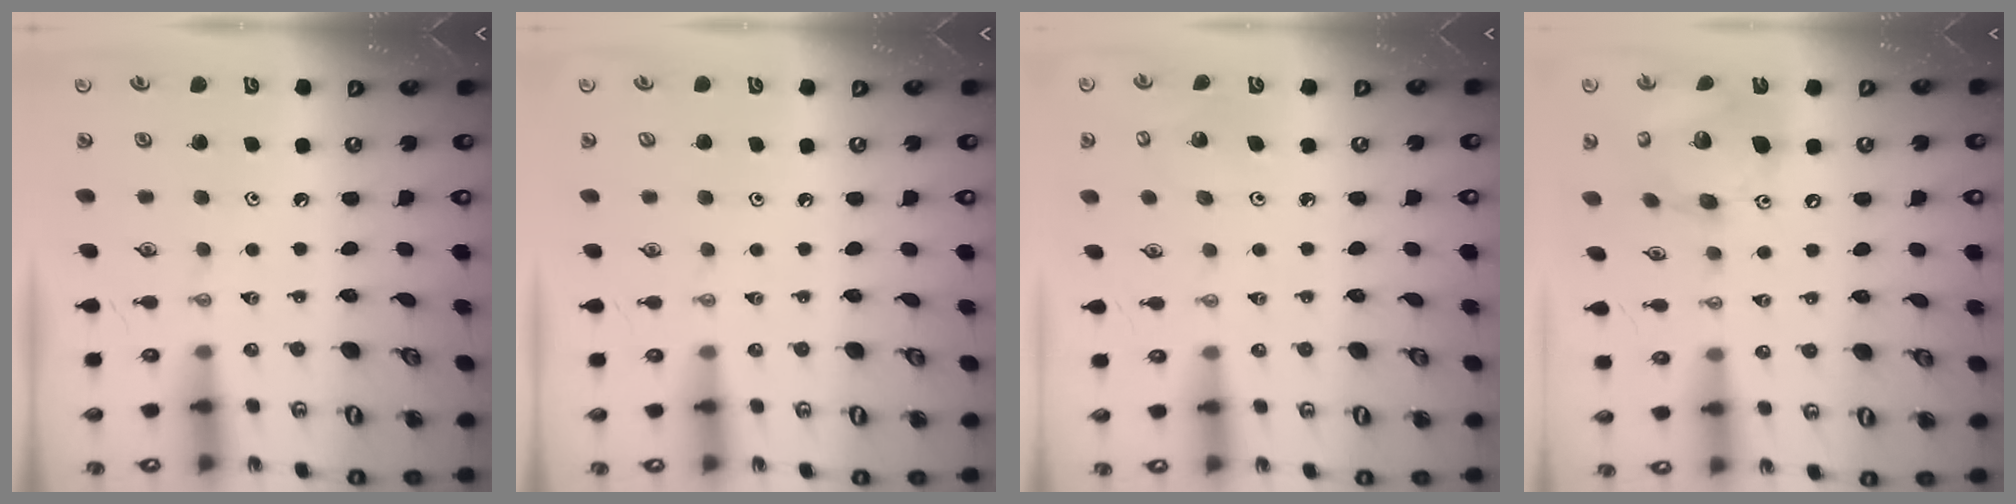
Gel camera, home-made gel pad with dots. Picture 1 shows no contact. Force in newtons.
{"total": 1.1, "press": 0.0, "slide": 1.1}
{"total": 4.5, "press": 4.5, "slide": 0.4}
{"total": 17.9, "press": 17.6, "slide": 3.4}